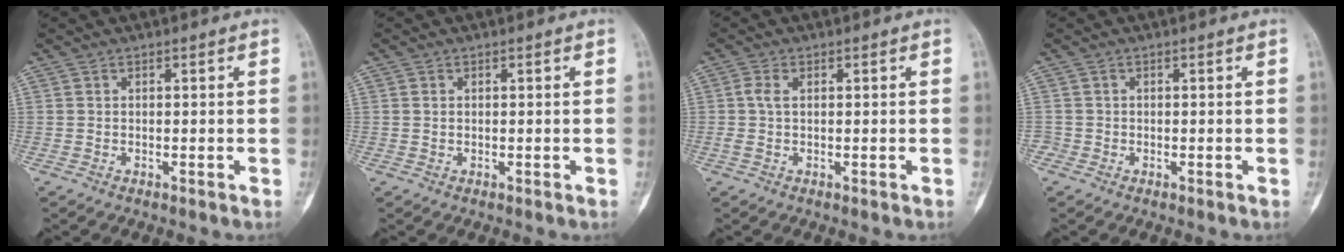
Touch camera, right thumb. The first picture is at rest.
{"total": 0.7, "force": [0.2, 0.5, 0.4], "torque": [-0.005, 0.001, 0.003]}
{"total": 2.0, "force": [0.3, 1.0, 1.7], "torque": [-0.045, 0.004, 0.001]}
{"total": 1.1, "force": [-0.4, 1.0, -0.1], "torque": [0.008, 0.006, -0.010]}